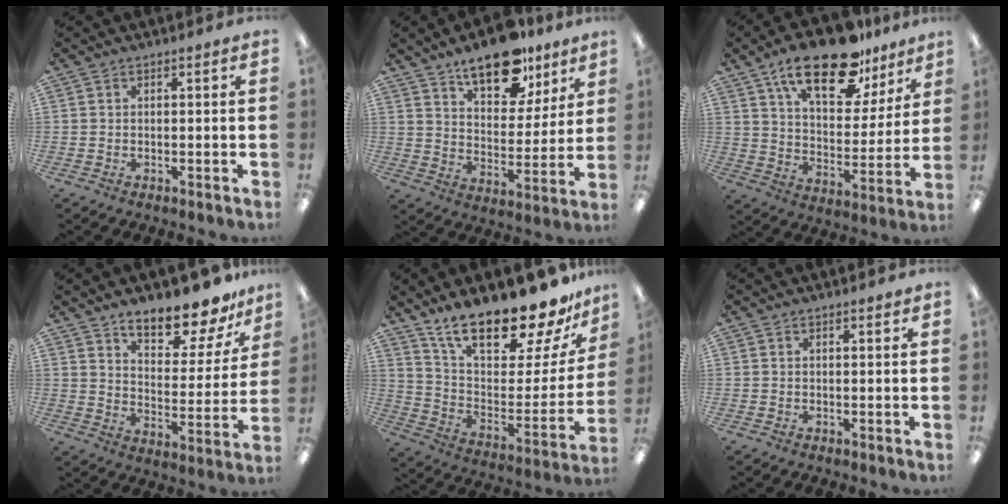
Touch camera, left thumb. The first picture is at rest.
{"total": 15.8, "force": [11.6, 7.1, 7.9], "torque": [-0.112, -0.064, 0.202]}
{"total": 20.8, "force": [14.1, 8.9, 12.4], "torque": [-0.197, -0.075, 0.238]}
{"total": 13.5, "force": [12.0, 3.7, 4.9], "torque": [-0.068, -0.093, 0.211]}
{"total": 23.4, "force": [19.3, 6.5, 11.4], "torque": [-0.177, -0.144, 0.328]}
{"total": 0.5, "force": [0.5, 0.1, 0.2], "torque": [-0.005, 0.001, 0.008]}